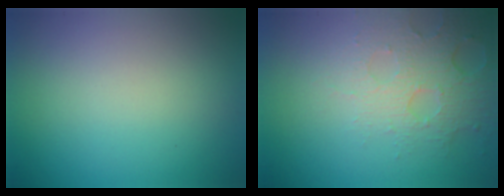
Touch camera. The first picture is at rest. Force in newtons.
{"total": 4.9, "press": 3.4, "slide": 3.5}